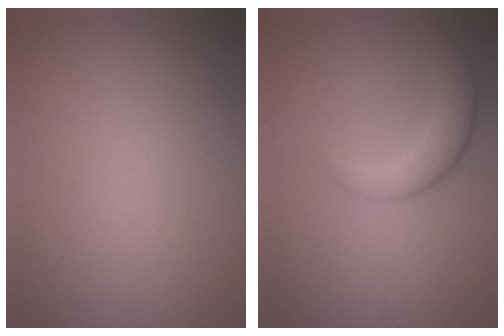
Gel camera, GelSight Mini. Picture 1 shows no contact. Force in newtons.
{"total": 3.6, "press": 3.6, "slide": 0.2}